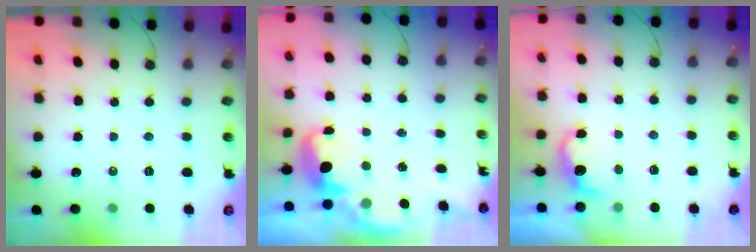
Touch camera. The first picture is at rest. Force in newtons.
{"total": 2.5, "press": 2.5, "slide": 0.4}
{"total": 4.2, "press": 4.1, "slide": 1.0}